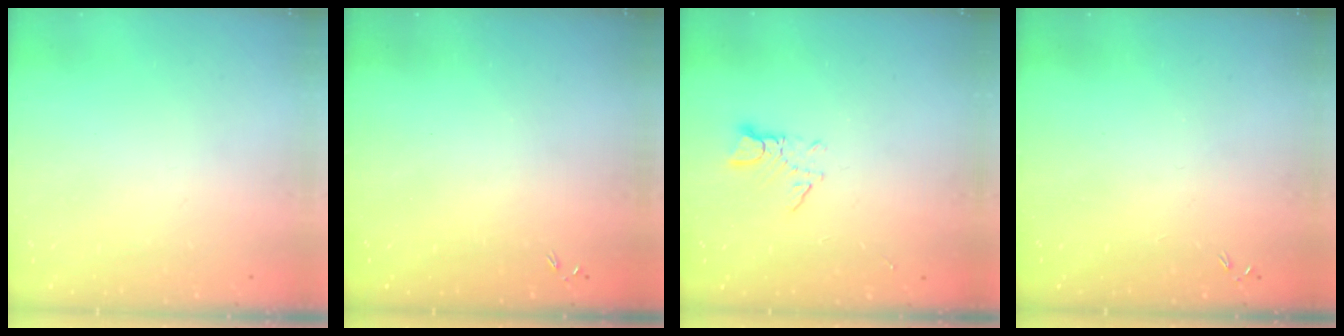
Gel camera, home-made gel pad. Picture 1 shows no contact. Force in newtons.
{"total": 0.0}
{"total": 3.5, "press": 3.5, "slide": 0.4}
{"total": 0.0}